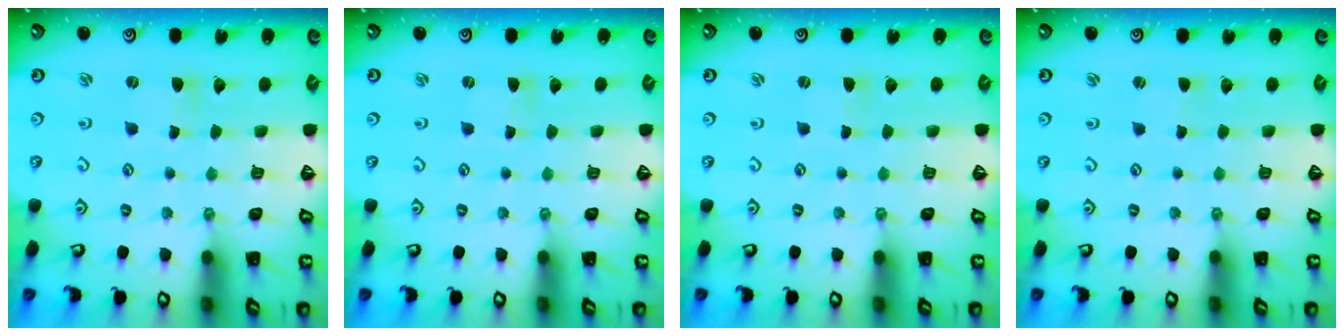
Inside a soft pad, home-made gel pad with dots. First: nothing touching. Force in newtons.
{"total": 0.0}
{"total": 0.0}
{"total": 1.0, "press": 1.0, "slide": 0.2}